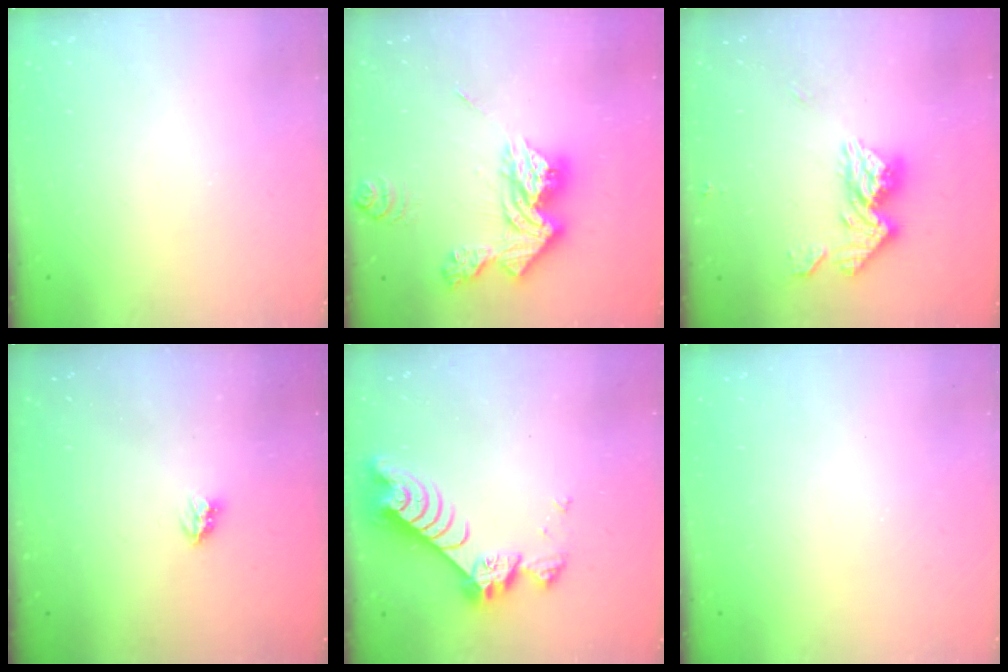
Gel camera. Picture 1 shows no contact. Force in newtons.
{"total": 16.5, "press": 16.4, "slide": 1.6}
{"total": 13.3, "press": 13.2, "slide": 1.2}
{"total": 3.9, "press": 3.8, "slide": 0.4}
{"total": 9.2, "press": 9.1, "slide": 0.8}
{"total": 0.0}